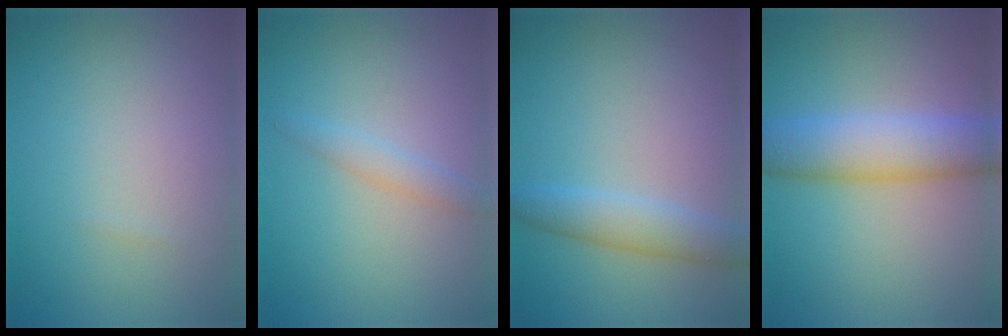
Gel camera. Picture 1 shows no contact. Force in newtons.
{"total": 1.4, "press": 1.4, "slide": 0.0}
{"total": 2.9, "press": 2.9, "slide": 0.1}
{"total": 6.2, "press": 6.2, "slide": 0.3}